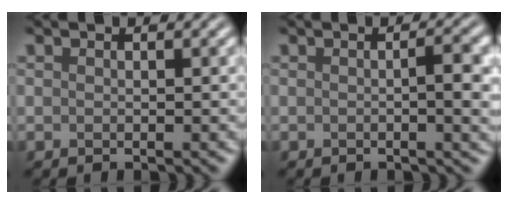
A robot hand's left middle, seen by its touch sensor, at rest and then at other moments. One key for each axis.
{"total": 3.0, "fx": -0.1, "fy": 0.6, "fz": 3.0, "tx": -0.042, "ty": 0.002, "tz": -0.003}